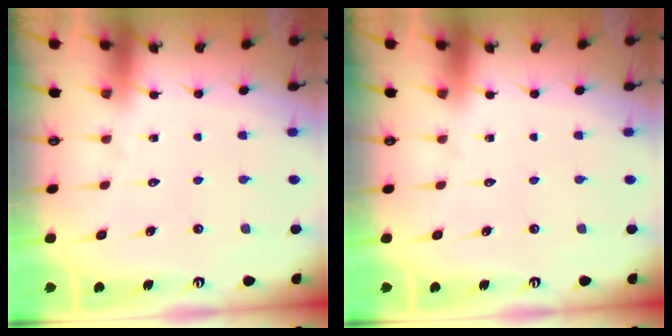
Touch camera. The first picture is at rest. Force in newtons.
{"total": 0.0}